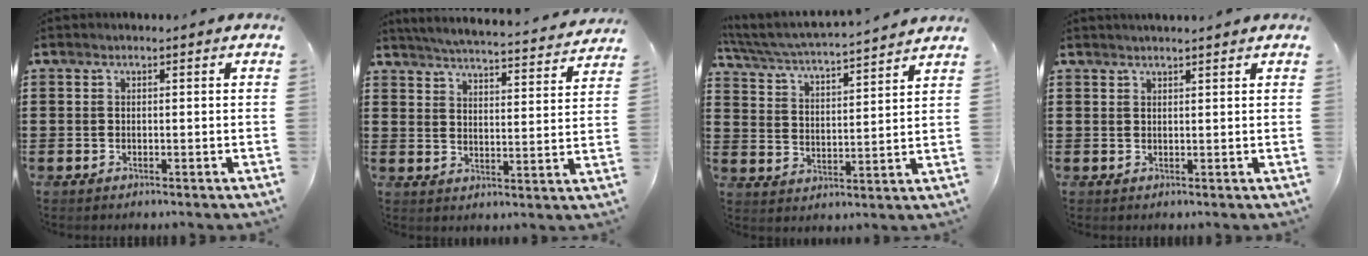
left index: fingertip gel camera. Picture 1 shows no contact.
{"total": 4.3, "force": [4.2, -0.6, 0.8], "torque": [-0.037, -0.037, 0.067]}
{"total": 4.1, "force": [3.9, -0.3, 1.1], "torque": [-0.043, -0.035, 0.059]}
{"total": 1.3, "force": [1.2, -0.2, 0.4], "torque": [-0.009, -0.001, 0.024]}